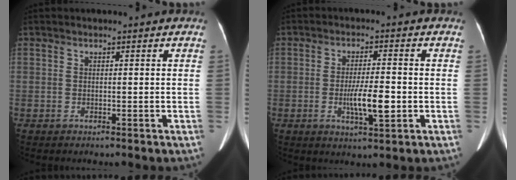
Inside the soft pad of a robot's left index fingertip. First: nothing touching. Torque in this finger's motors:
{"motor_torque": [1.11, 0.10, 0.61, 0.05]}